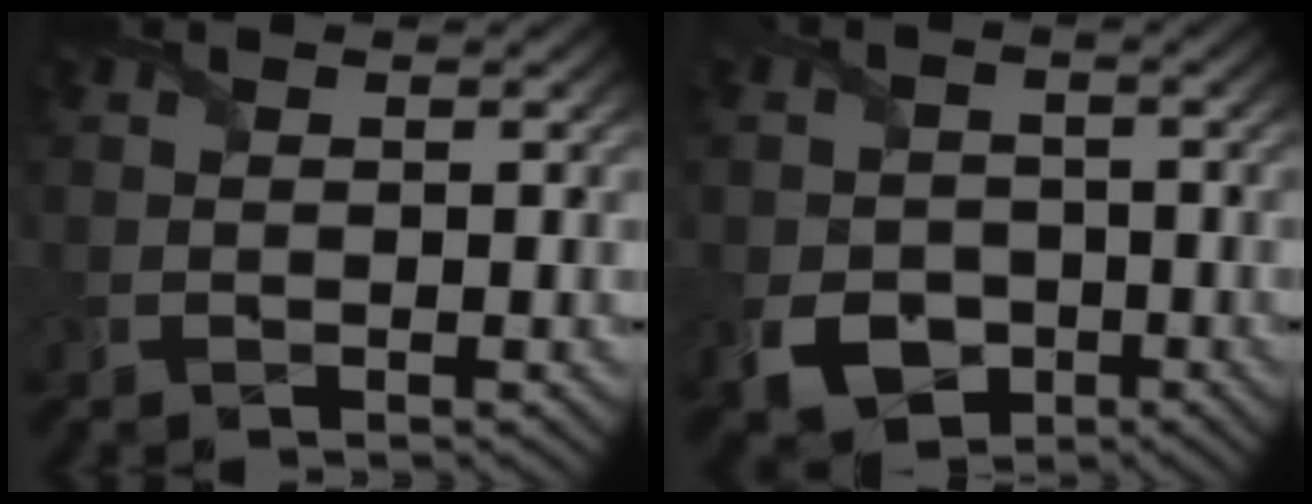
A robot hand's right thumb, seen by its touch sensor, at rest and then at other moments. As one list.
[{"total": 6.4, "force": [-2.6, 5.0, 2.9], "torque": [-0.068, -0.019, -0.057]}]